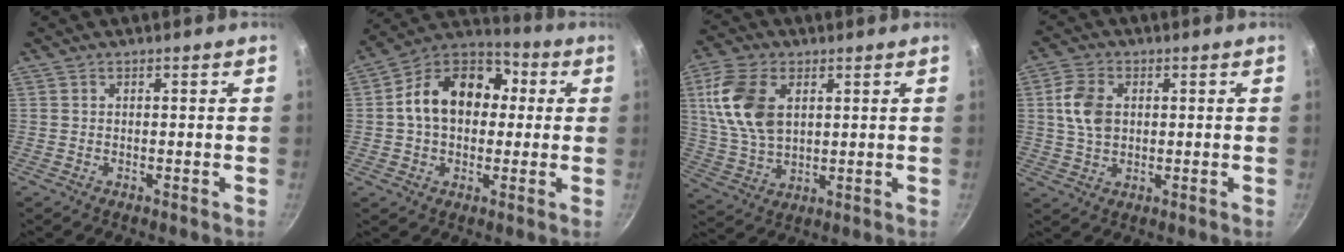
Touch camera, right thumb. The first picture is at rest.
{"total": 16.7, "force": [1.7, 12.3, 11.1], "torque": [-0.151, 0.038, 0.006]}
{"total": 13.5, "force": [3.7, 8.3, 10.0], "torque": [-0.186, -0.008, 0.077]}
{"total": 7.5, "force": [1.2, 5.2, 5.2], "torque": [-0.090, 0.005, 0.022]}